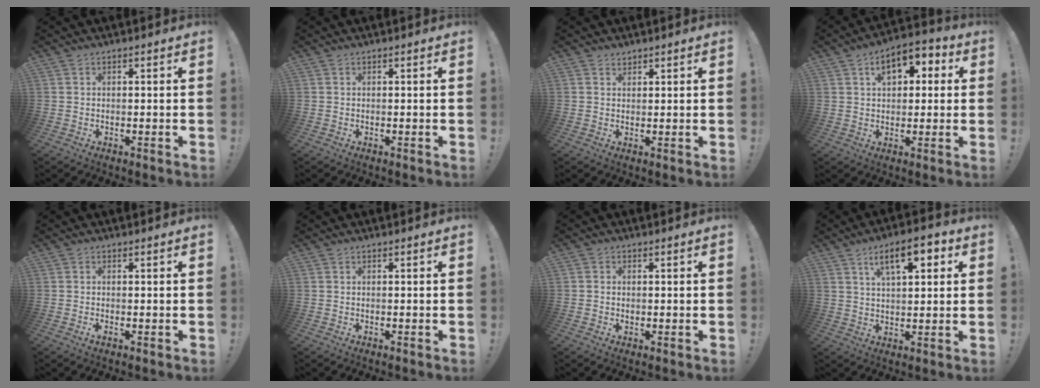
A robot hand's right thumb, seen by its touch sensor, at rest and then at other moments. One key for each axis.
{"total": 0.0}
{"total": 1.8, "fx": 1.5, "fy": 1.0, "fz": 0.2, "tx": 0.009, "ty": -0.011, "tz": 0.026}
{"total": 9.1, "fx": 3.5, "fy": 5.6, "fz": 6.2, "tx": -0.083, "ty": -0.004, "tz": 0.059}
{"total": 0.7, "fx": -0.1, "fy": 0.4, "fz": 0.6, "tx": -0.003, "ty": -0.002, "tz": -0.003}
{"total": 0.0}
{"total": 1.2, "fx": 0.1, "fy": 1.2, "fz": 0.3, "tx": 0.002, "ty": 0.002, "tz": -0.001}
{"total": 10.7, "fx": 4.6, "fy": 4.2, "fz": 8.7, "tx": -0.133, "ty": -0.005, "tz": 0.076}